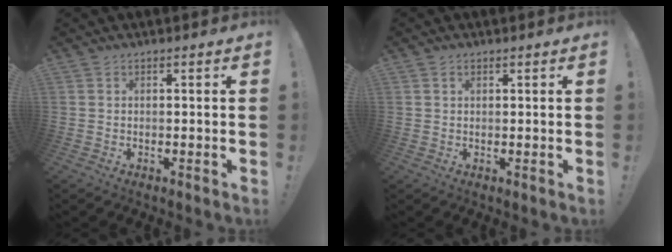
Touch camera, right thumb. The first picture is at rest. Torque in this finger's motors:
{"motor_torque": [-0.11, -0.07, 0.01, 0.00, 0.05]}